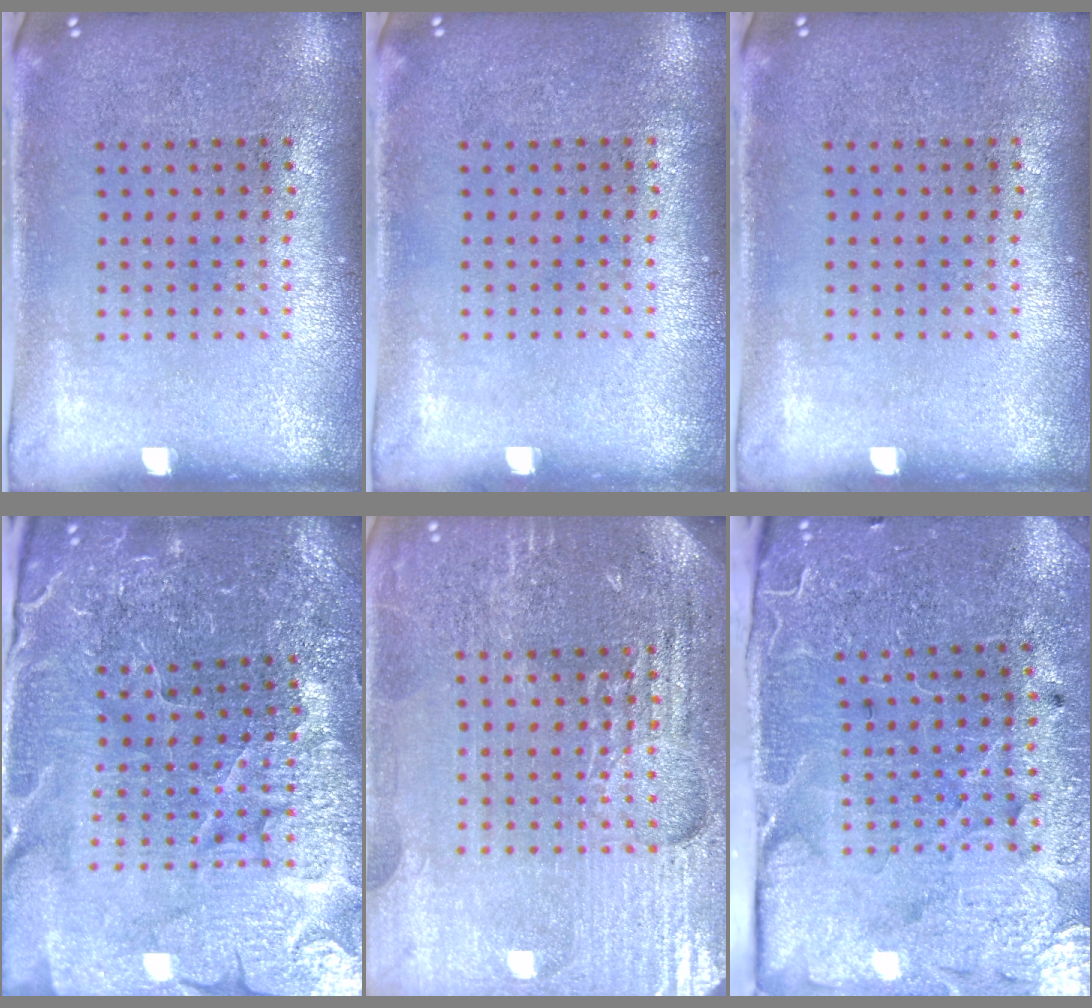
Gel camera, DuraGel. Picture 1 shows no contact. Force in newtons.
{"total": 0.0}
{"total": 0.0}
{"total": 4.9, "press": 4.7, "slide": 1.4}
{"total": 4.9, "press": 4.6, "slide": 1.8}
{"total": 3.5, "press": 3.4, "slide": 0.7}